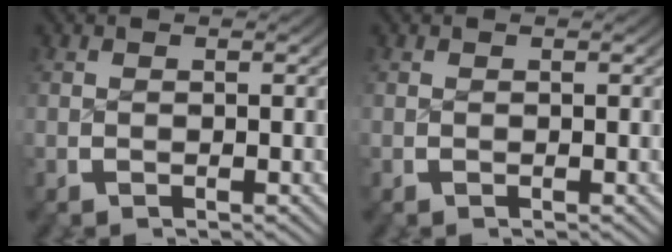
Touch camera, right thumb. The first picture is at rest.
{"total": 0.0}